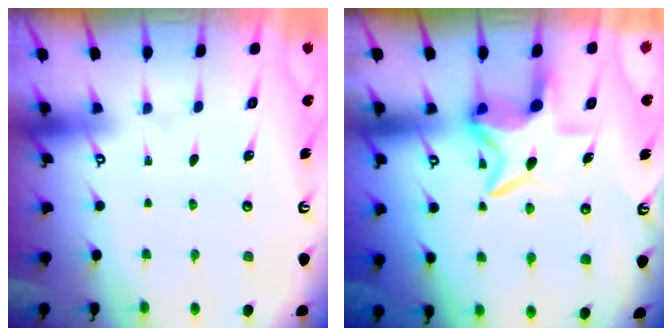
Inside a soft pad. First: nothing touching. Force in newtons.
{"total": 7.2, "press": 7.1, "slide": 0.8}